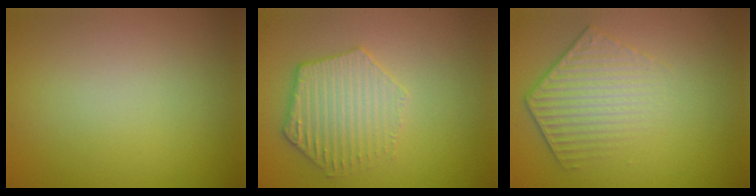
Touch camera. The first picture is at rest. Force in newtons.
{"total": 3.5, "press": 3.4, "slide": 0.4}
{"total": 4.4, "press": 3.0, "slide": 3.1}